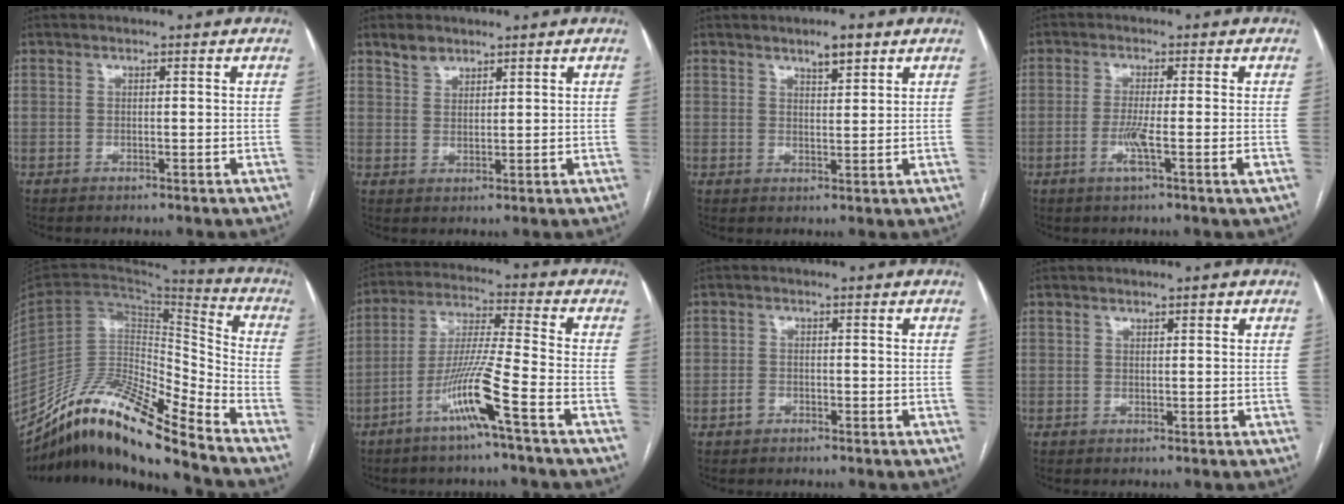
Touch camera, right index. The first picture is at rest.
{"total": 3.0, "force": [2.4, 1.5, 0.6], "torque": [-0.014, 0.007, 0.048]}
{"total": 3.3, "force": [2.4, 0.9, 2.0], "torque": [-0.034, 0.001, 0.040]}
{"total": 4.7, "force": [-1.6, -0.5, 4.4], "torque": [-0.086, -0.010, -0.032]}
{"total": 17.7, "force": [-14.6, 2.1, 9.8], "torque": [-0.168, 0.029, -0.266]}
{"total": 10.7, "force": [-5.6, -1.2, 9.1], "torque": [-0.181, -0.006, -0.112]}
{"total": 1.6, "force": [-0.8, 1.3, 0.3], "torque": [-0.006, 0.005, -0.016]}
{"total": 1.0, "force": [0.6, 0.4, 0.6], "torque": [-0.006, 0.004, 0.008]}